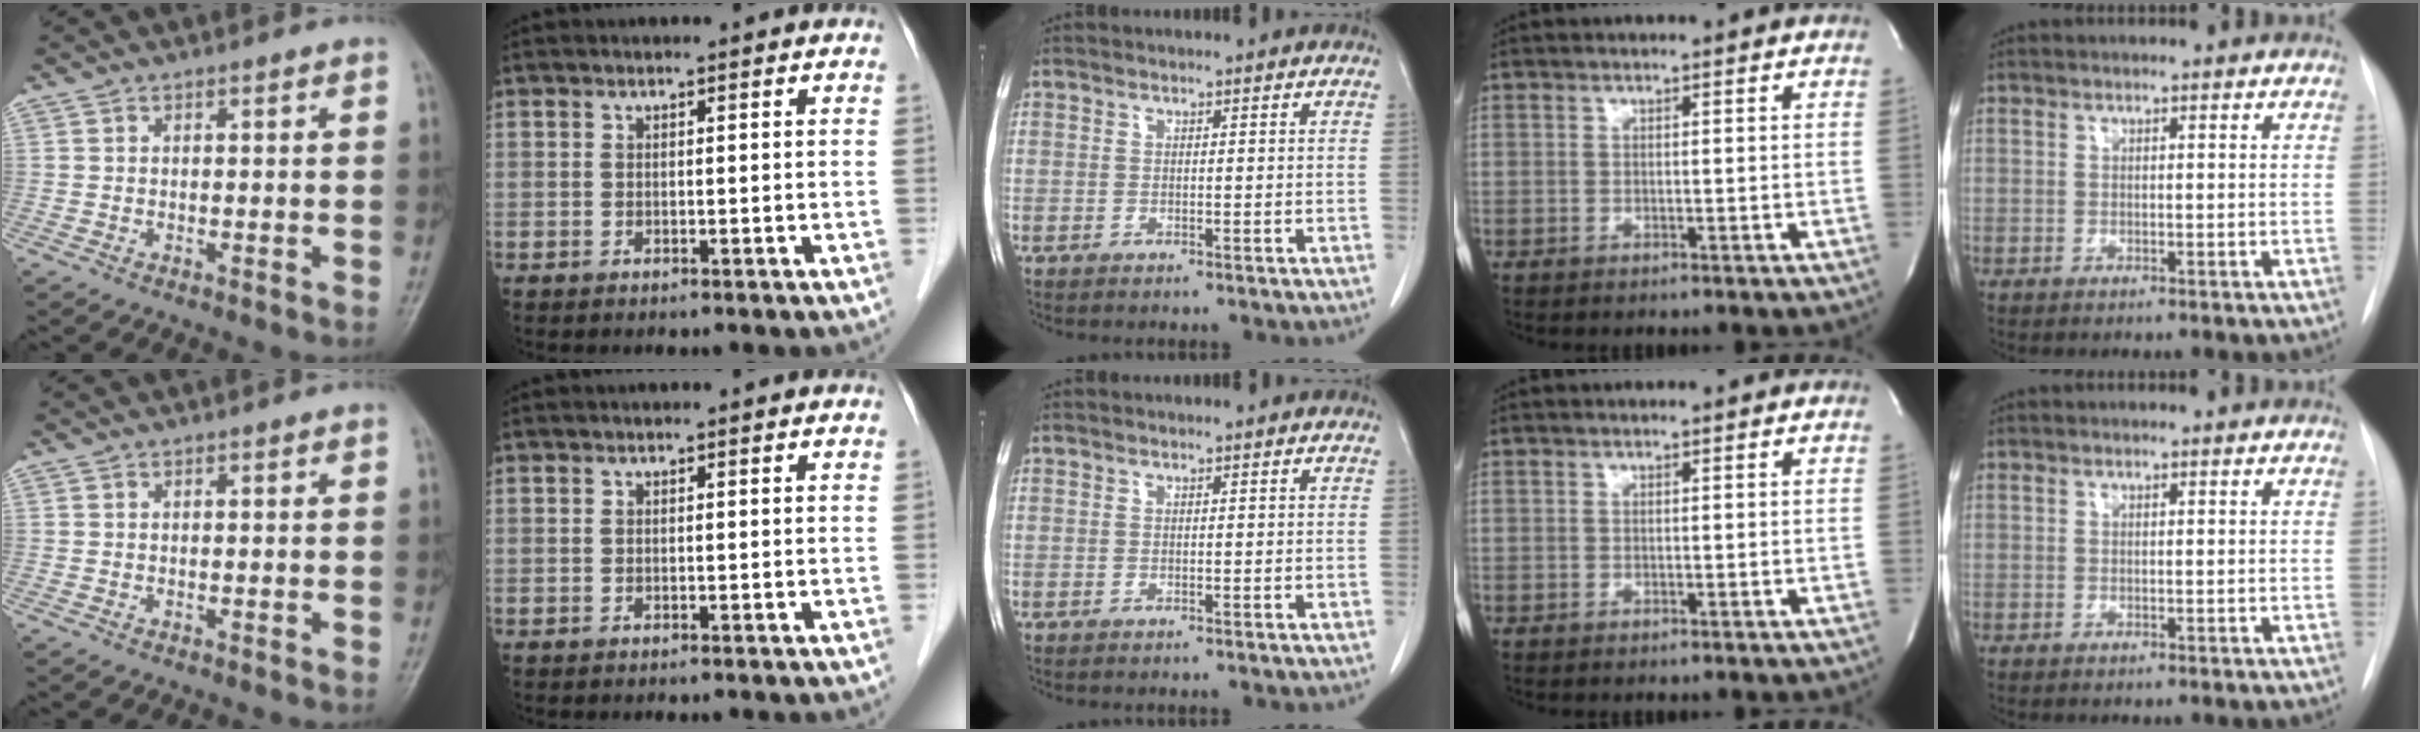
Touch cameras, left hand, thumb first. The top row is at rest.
{}